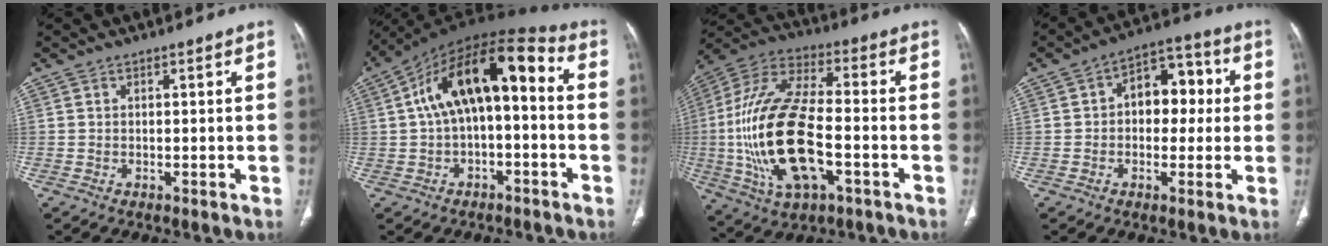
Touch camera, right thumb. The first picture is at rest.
{"total": 16.7, "force": [1.0, 8.0, 14.6], "torque": [-0.228, 0.061, 0.010]}
{"total": 23.5, "force": [-4.2, 10.5, 20.6], "torque": [-0.437, 0.020, -0.068]}
{"total": 10.5, "force": [1.0, 7.0, 7.7], "torque": [-0.069, 0.029, 0.006]}